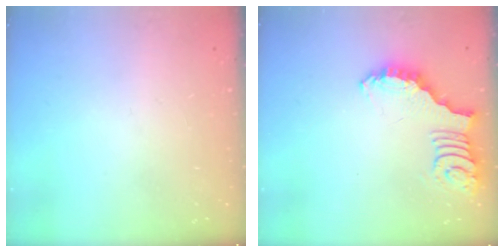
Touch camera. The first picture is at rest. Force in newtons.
{"total": 2.6, "press": 2.5, "slide": 0.5}